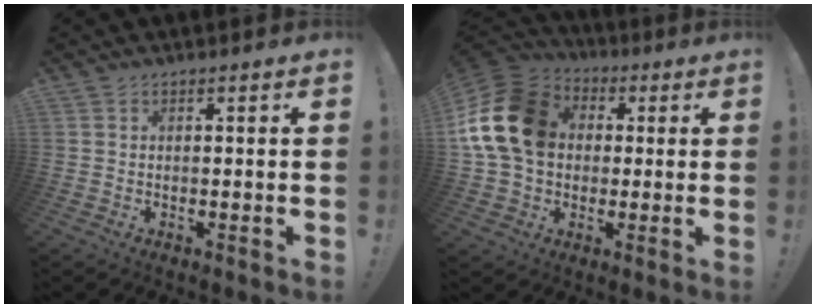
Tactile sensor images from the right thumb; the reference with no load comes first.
{"total": 19.7, "force": [3.1, 15.0, 12.5], "torque": [-0.229, 0.010, 0.064]}